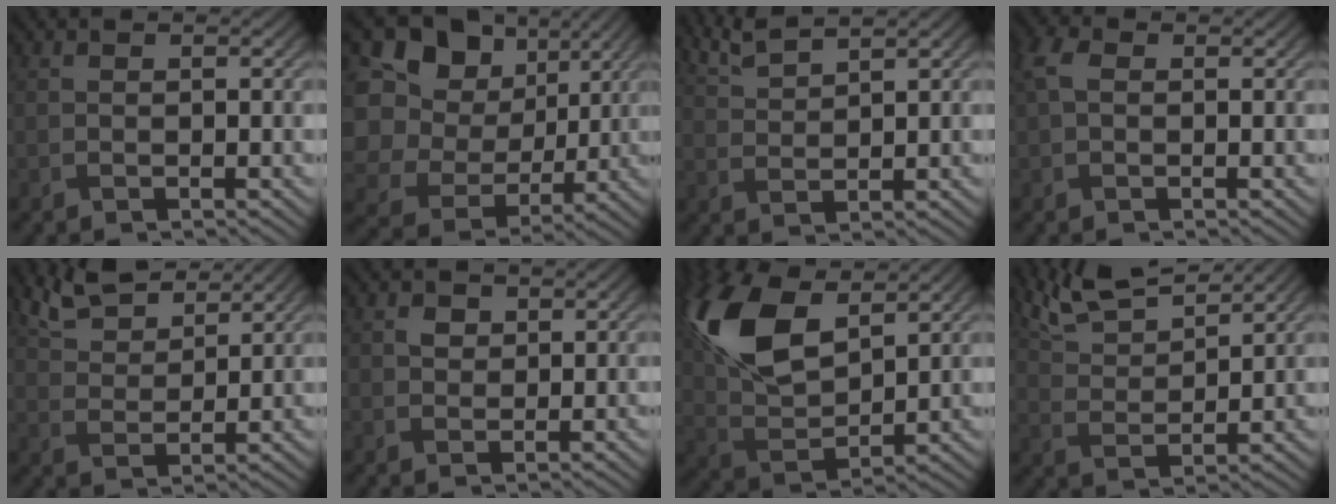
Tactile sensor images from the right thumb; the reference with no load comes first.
{"total": 16.2, "force": [3.2, 13.7, 8.0], "torque": [-0.256, 0.009, 0.076]}
{"total": 4.0, "force": [3.3, 0.6, 2.1], "torque": [-0.044, 0.010, 0.074]}
{"total": 2.8, "force": [0.3, 1.7, 2.1], "torque": [-0.054, 0.008, -0.002]}
{"total": 6.6, "force": [5.3, 2.3, 3.1], "torque": [-0.081, 0.010, 0.111]}
{"total": 1.4, "force": [0.3, 1.2, 0.5], "torque": [-0.011, -0.004, 0.002]}
{"total": 14.1, "force": [6.5, 6.9, 10.4], "torque": [-0.254, 0.021, 0.129]}
{"total": 7.9, "force": [6.7, 1.8, 3.9], "torque": [-0.099, 0.014, 0.132]}